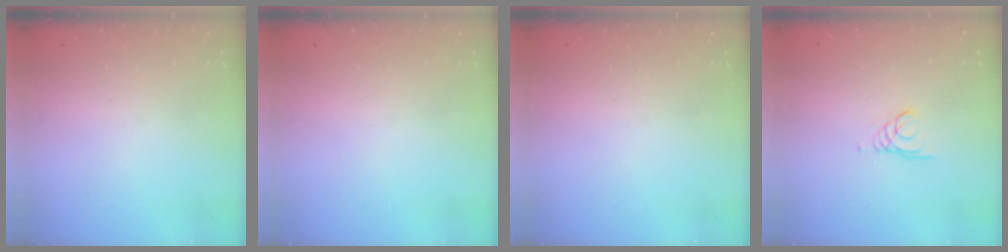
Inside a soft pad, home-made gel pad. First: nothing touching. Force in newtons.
{"total": 0.0}
{"total": 0.0}
{"total": 1.3, "press": 1.3, "slide": 0.1}